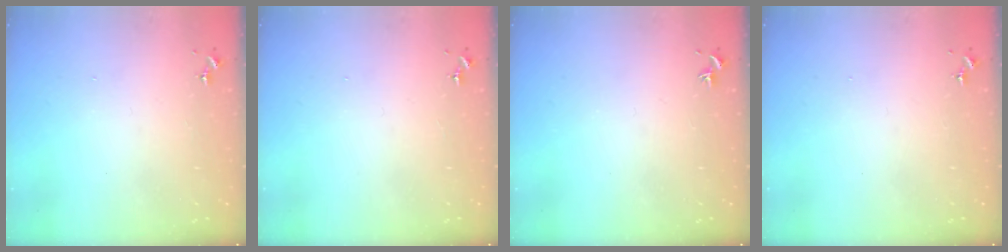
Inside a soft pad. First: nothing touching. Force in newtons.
{"total": 0.0}
{"total": 0.0}
{"total": 0.0}